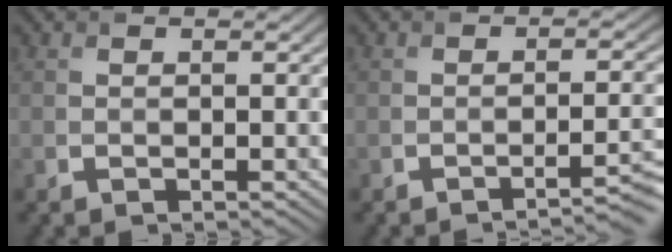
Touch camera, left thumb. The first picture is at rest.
{"total": 3.6, "force": [-2.4, 0.7, 2.6], "torque": [-0.027, 0.008, -0.043]}